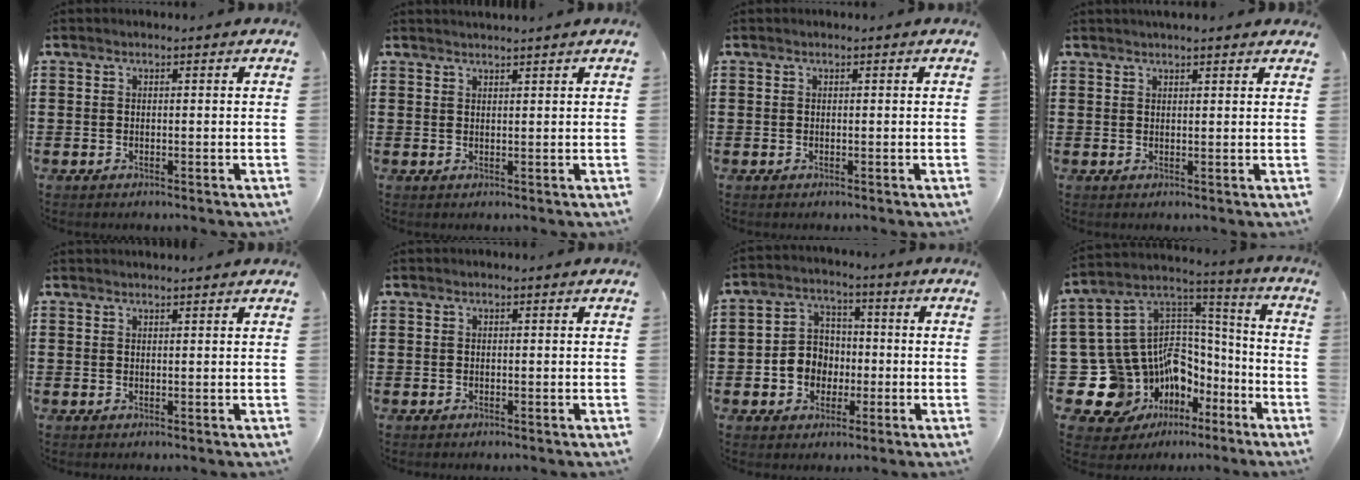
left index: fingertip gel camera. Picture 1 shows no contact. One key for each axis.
{"total": 1.1, "fx": 1.1, "fy": -0.2, "fz": 0.1, "tx": -0.002, "ty": -0.003, "tz": 0.021}
{"total": 0.0}
{"total": 1.7, "fx": 1.6, "fy": 0.2, "fz": 0.6, "tx": -0.014, "ty": 0.004, "tz": 0.031}
{"total": 0.9, "fx": 0.9, "fy": -0.1, "fz": 0.1, "tx": -0.004, "ty": -0.003, "tz": 0.017}
{"total": 0.0}
{"total": 5.6, "fx": -1.4, "fy": 5.2, "fz": 1.6, "tx": -0.046, "ty": 0.019, "tz": -0.026}
{"total": 13.4, "fx": -7.2, "fy": 10.5, "fz": 4.1, "tx": -0.150, "ty": -0.030, "tz": -0.112}